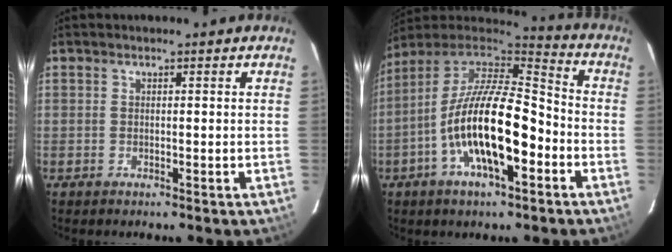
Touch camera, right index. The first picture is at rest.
{"total": 19.4, "force": [-6.5, 7.1, 16.9], "torque": [-0.318, -0.009, -0.125]}